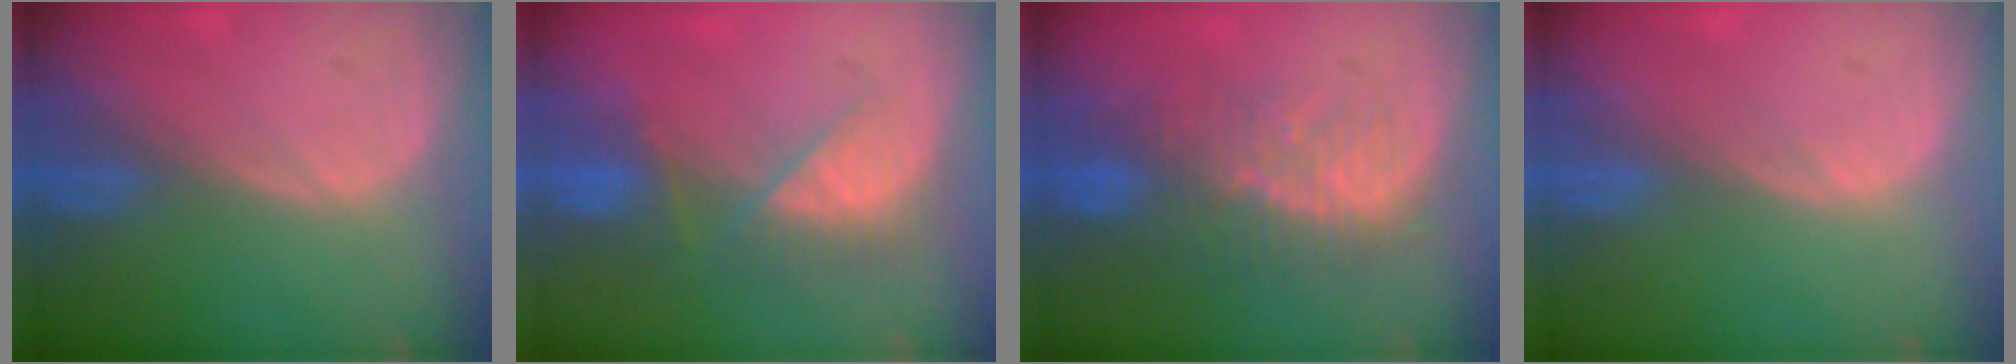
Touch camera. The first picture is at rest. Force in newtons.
{"total": 7.5, "press": 6.7, "slide": 3.3}
{"total": 9.6, "press": 8.4, "slide": 4.6}
{"total": 0.0}